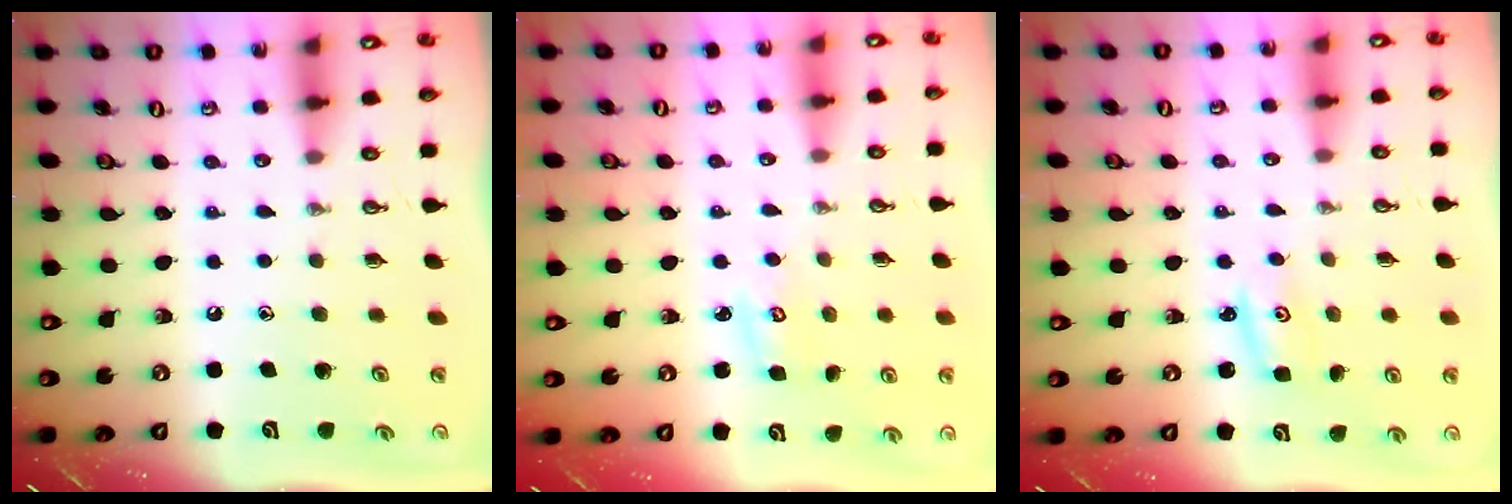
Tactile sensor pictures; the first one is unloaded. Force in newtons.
{"total": 3.3, "press": 3.3, "slide": 0.3}
{"total": 2.6, "press": 2.6, "slide": 0.3}